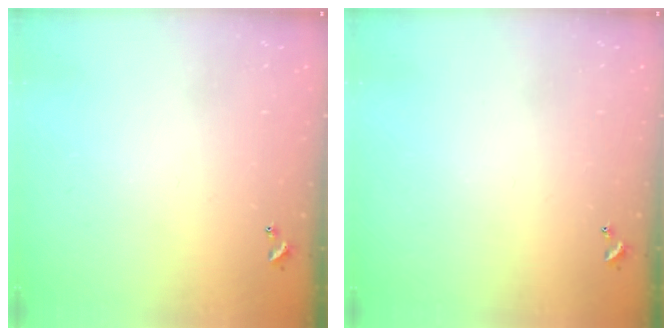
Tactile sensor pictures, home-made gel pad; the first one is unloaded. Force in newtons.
{"total": 0.0}